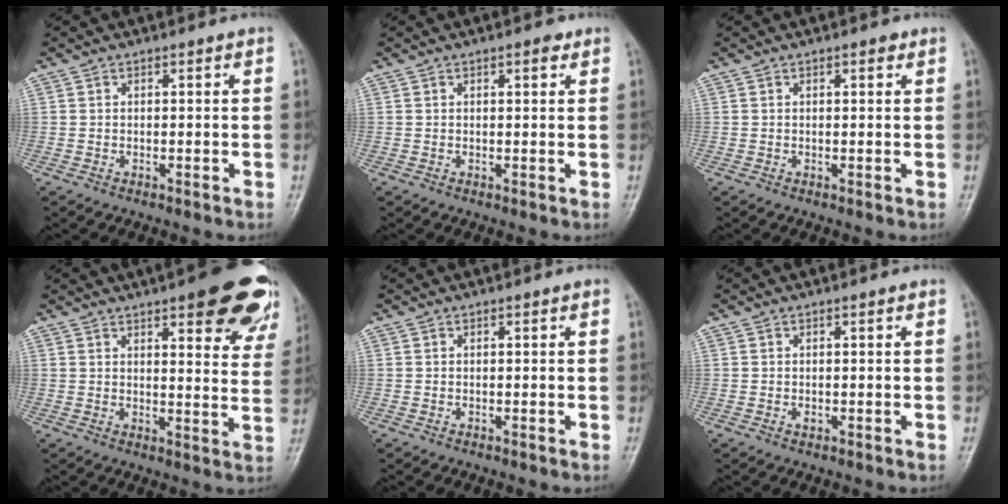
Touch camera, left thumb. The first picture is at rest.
{"total": 1.6, "force": [0.9, 0.7, 1.2], "torque": [-0.012, -0.001, 0.010]}
{"total": 1.0, "force": [0.6, 0.5, 0.7], "torque": [-0.006, 0.000, 0.006]}
{"total": 14.0, "force": [8.0, 4.9, 10.4], "torque": [-0.090, -0.031, 0.088]}
{"total": 0.0}
{"total": 0.9, "force": [0.0, 0.5, 0.7], "torque": [-0.006, 0.001, 0.003]}